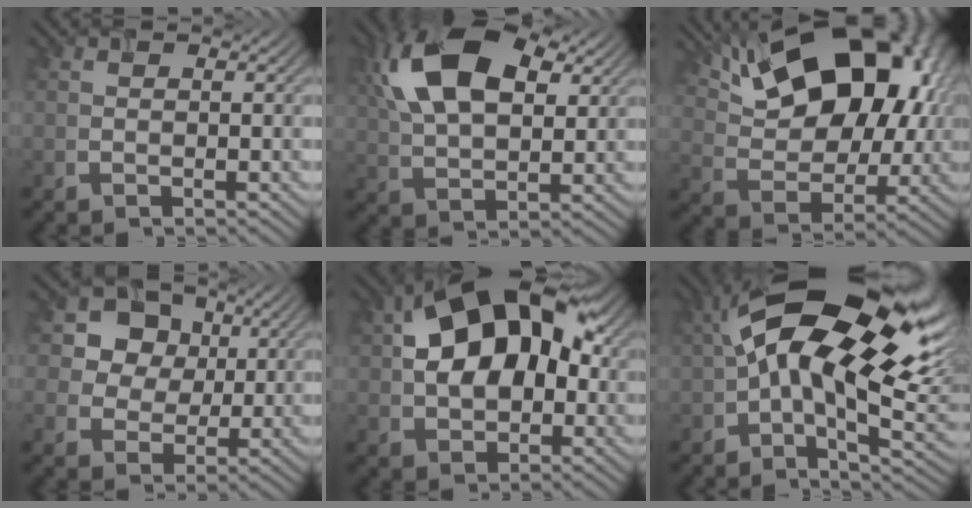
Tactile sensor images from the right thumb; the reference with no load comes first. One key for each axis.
{"total": 14.7, "fx": 5.8, "fy": 8.0, "fz": 10.9, "tx": -0.235, "ty": 0.025, "tz": 0.103}
{"total": 19.7, "fx": 8.9, "fy": 10.9, "fz": 13.8, "tx": -0.232, "ty": 0.039, "tz": 0.128}
{"total": 8.4, "fx": 3.0, "fy": 7.0, "fz": 3.6, "tx": -0.100, "ty": 0.010, "tz": 0.052}
{"total": 15.7, "fx": 3.4, "fy": 10.1, "fz": 11.4, "tx": -0.168, "ty": 0.034, "tz": 0.043}
{"total": 20.0, "fx": 5.1, "fy": 9.5, "fz": 16.9, "tx": -0.278, "ty": 0.019, "tz": 0.077}